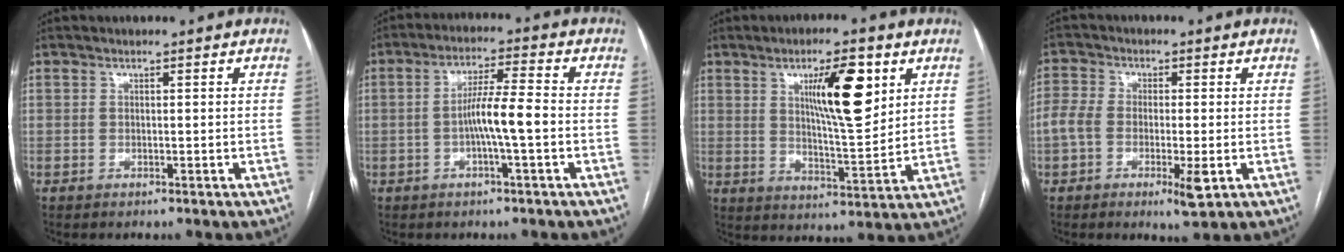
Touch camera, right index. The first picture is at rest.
{"total": 6.7, "force": [-1.3, 0.0, 6.5], "torque": [-0.121, 0.009, -0.026]}
{"total": 11.3, "force": [4.6, 2.1, 10.1], "torque": [-0.165, -0.002, 0.077]}
{"total": 7.3, "force": [-2.3, 2.7, 6.4], "torque": [-0.128, -0.002, -0.040]}